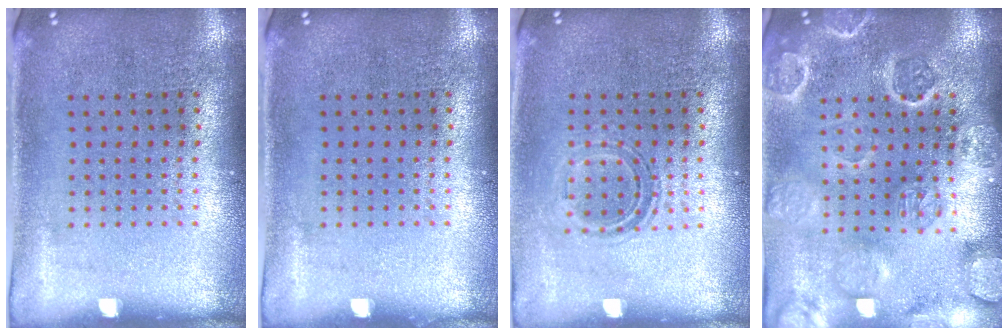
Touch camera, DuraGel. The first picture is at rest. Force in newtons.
{"total": 0.0}
{"total": 1.1, "press": 0.9, "slide": 0.7}
{"total": 3.3, "press": 3.1, "slide": 0.9}